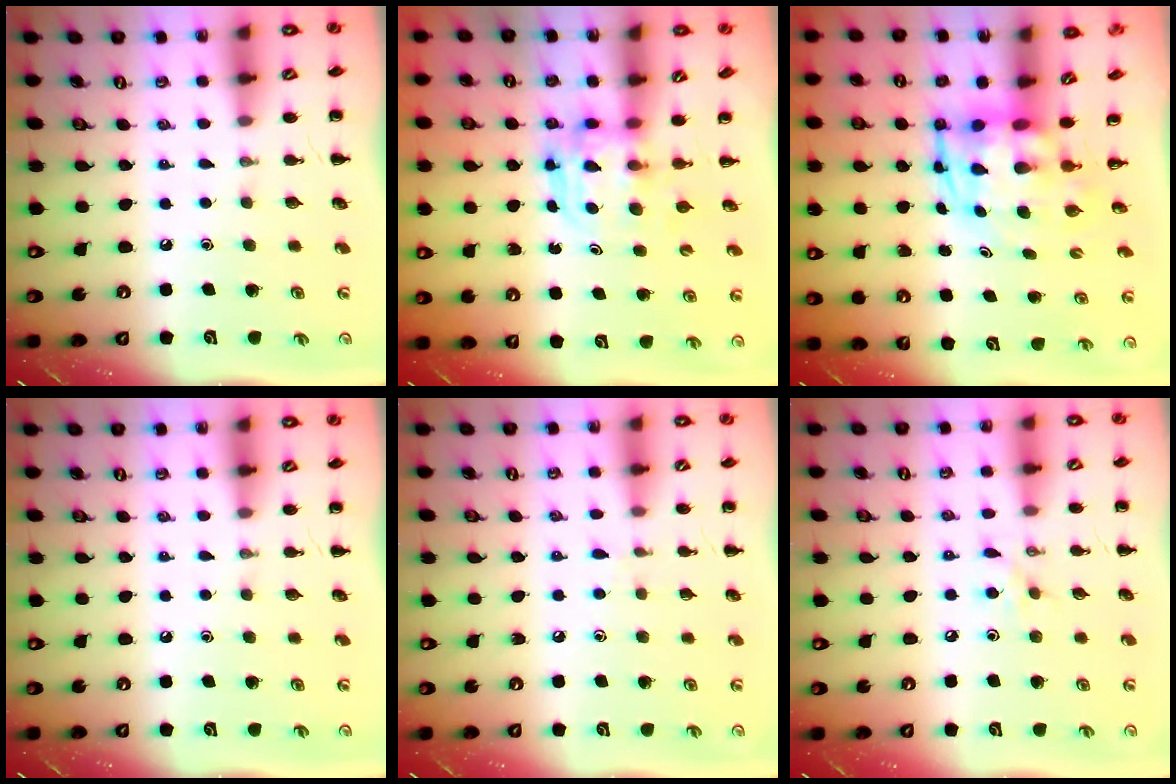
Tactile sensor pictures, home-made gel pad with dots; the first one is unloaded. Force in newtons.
{"total": 3.8, "press": 3.7, "slide": 0.2}
{"total": 4.7, "press": 4.3, "slide": 1.8}
{"total": 0.0}
{"total": 4.0, "press": 3.5, "slide": 1.8}
{"total": 4.0, "press": 3.8, "slide": 1.2}